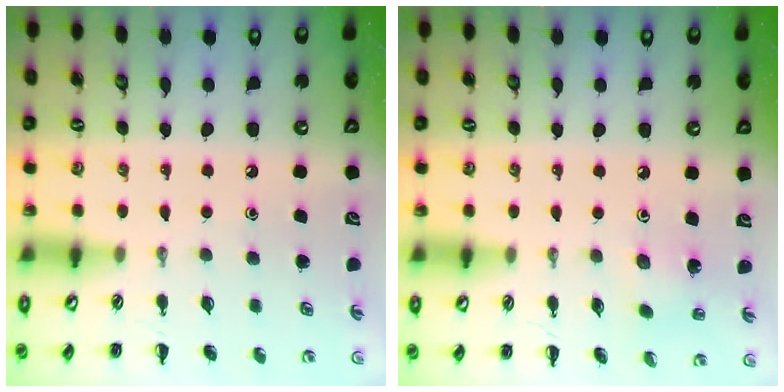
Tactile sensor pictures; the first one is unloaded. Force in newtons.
{"total": 1.5, "press": 1.5, "slide": 0.5}